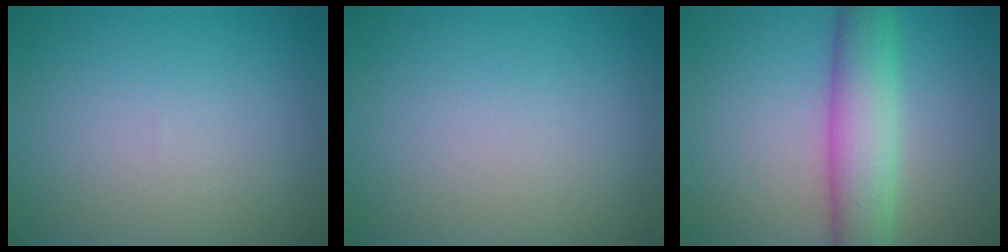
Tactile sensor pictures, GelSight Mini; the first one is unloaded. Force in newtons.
{"total": 0.0}
{"total": 5.9, "press": 5.9, "slide": 0.3}